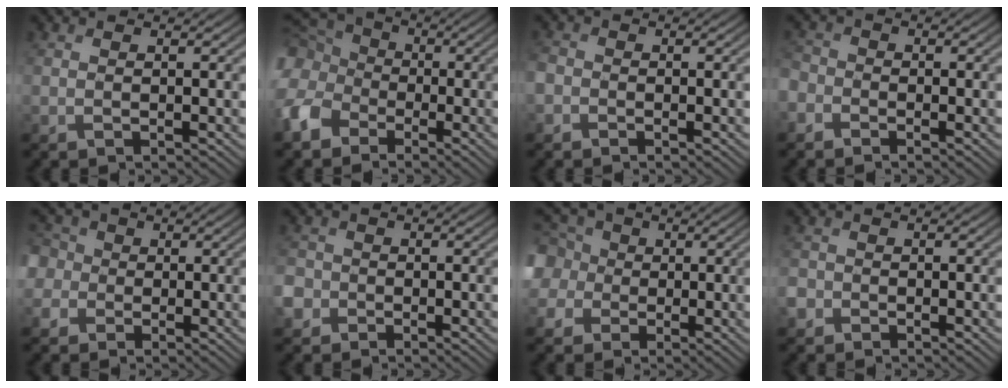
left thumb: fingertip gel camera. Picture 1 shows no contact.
{"total": 11.8, "force": [-3.1, 9.6, 6.1], "torque": [-0.195, -0.036, -0.071]}
{"total": 2.1, "force": [-1.1, 1.6, 0.6], "torque": [-0.018, -0.002, -0.033]}
{"total": 2.9, "force": [-1.9, 2.0, 0.8], "torque": [-0.031, -0.002, -0.052]}
{"total": 6.8, "force": [0.1, 6.2, 2.7], "torque": [-0.097, 0.013, -0.032]}
{"total": 3.8, "force": [-1.6, 3.3, 0.9], "torque": [-0.028, -0.006, -0.048]}
{"total": 9.4, "force": [0.8, 8.3, 4.2], "torque": [-0.153, 0.011, -0.008]}
{"total": 2.0, "force": [-1.1, 1.7, 0.4], "torque": [-0.010, -0.004, -0.029]}